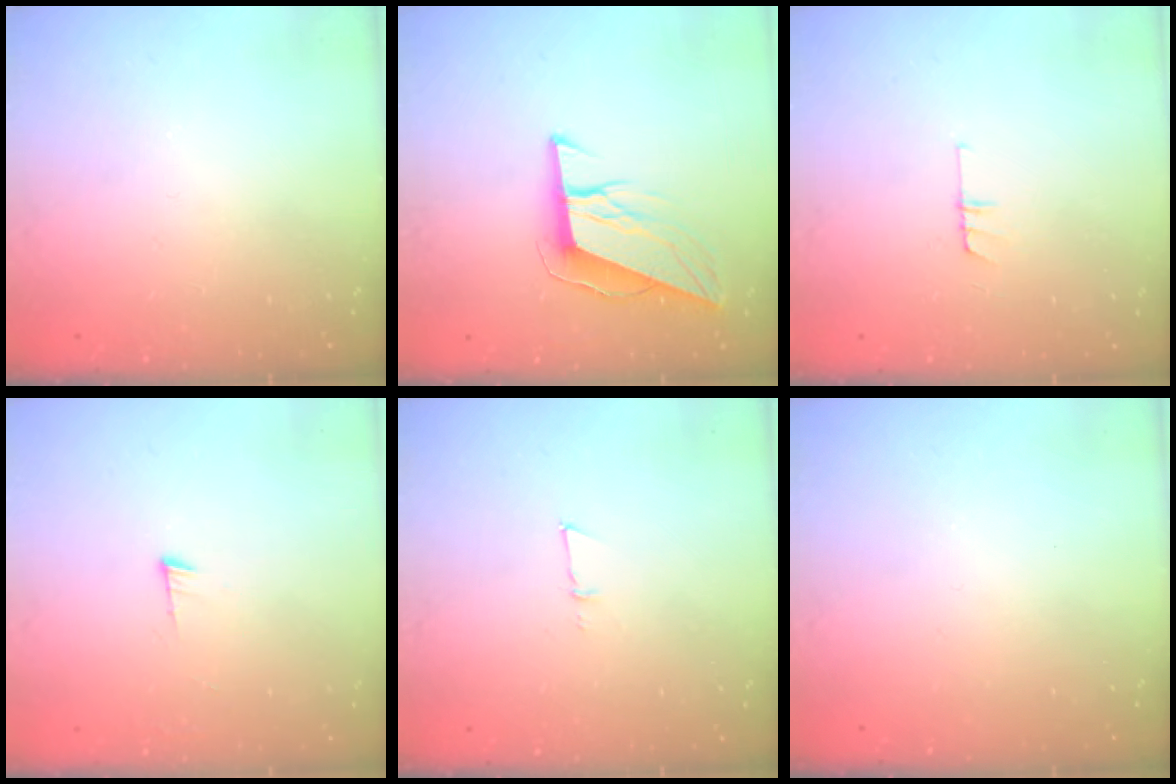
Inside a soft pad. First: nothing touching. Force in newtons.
{"total": 9.9, "press": 9.6, "slide": 2.3}
{"total": 4.8, "press": 4.8, "slide": 0.4}
{"total": 3.5, "press": 3.5, "slide": 0.5}
{"total": 3.9, "press": 3.8, "slide": 0.9}
{"total": 0.0}